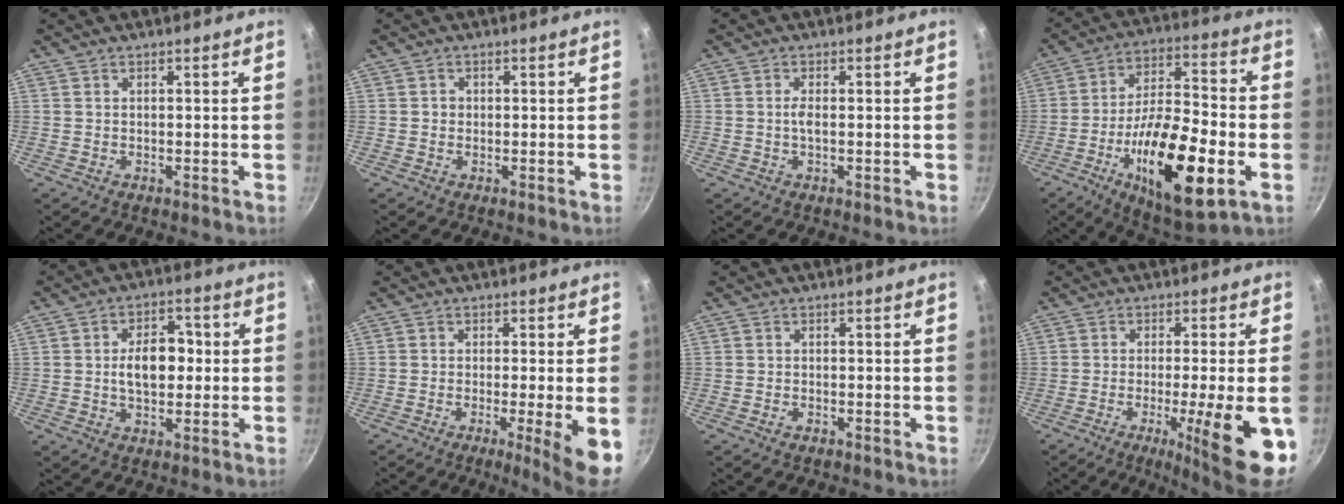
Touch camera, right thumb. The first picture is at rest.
{"total": 1.1, "force": [-0.1, 1.0, 0.3], "torque": [-0.001, 0.002, -0.003]}
{"total": 1.6, "force": [-0.2, 0.5, 1.5], "torque": [-0.035, 0.003, -0.007]}
{"total": 23.6, "force": [-7.8, 8.5, 20.6], "torque": [-0.334, 0.031, -0.125]}
{"total": 7.4, "force": [0.2, 4.4, 6.0], "torque": [-0.067, 0.014, -0.002]}
{"total": 7.6, "force": [-2.0, 0.3, 7.3], "torque": [-0.106, -0.004, -0.028]}
{"total": 1.1, "force": [-0.7, 0.6, 0.7], "torque": [-0.017, 0.003, -0.016]}
{"total": 14.4, "force": [-4.4, 2.1, 13.6], "torque": [-0.184, 0.003, -0.058]}